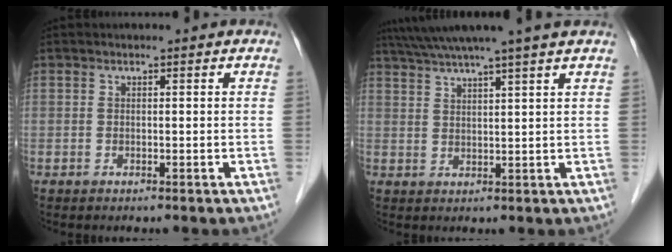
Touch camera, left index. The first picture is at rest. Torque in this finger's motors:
{"motor_torque": [1.01, -1.13, 0.85, 0.21]}